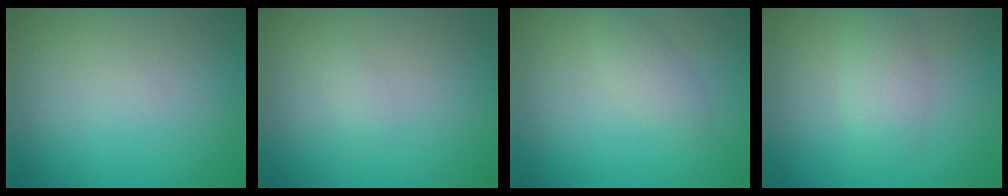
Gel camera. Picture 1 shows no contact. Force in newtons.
{"total": 0.6, "press": 0.6, "slide": 0.0}
{"total": 1.6, "press": 1.6, "slide": 0.1}
{"total": 2.4, "press": 2.4, "slide": 0.1}